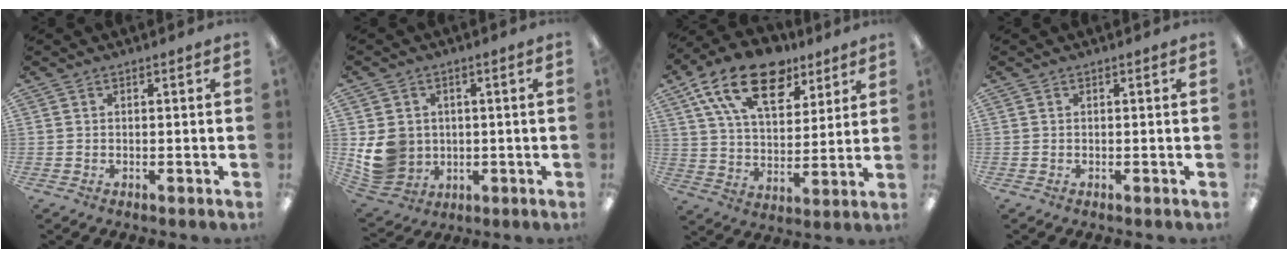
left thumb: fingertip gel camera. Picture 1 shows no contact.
{"total": 10.0, "force": [0.4, 9.1, 4.2], "torque": [-0.099, 0.003, 0.015]}
{"total": 19.7, "force": [12.0, 10.3, 11.7], "torque": [-0.199, -0.052, 0.211]}
{"total": 0.0}